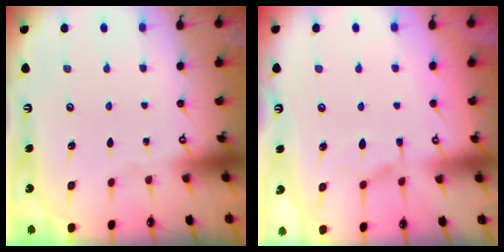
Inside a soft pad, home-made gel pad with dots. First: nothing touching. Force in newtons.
{"total": 1.4, "press": 0.3, "slide": 1.4}